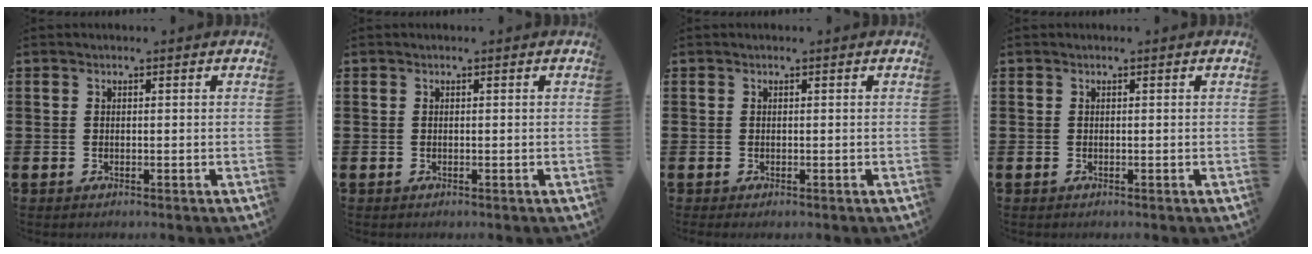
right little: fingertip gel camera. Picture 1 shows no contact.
{"total": 0.0}
{"total": 0.0}
{"total": 0.0}